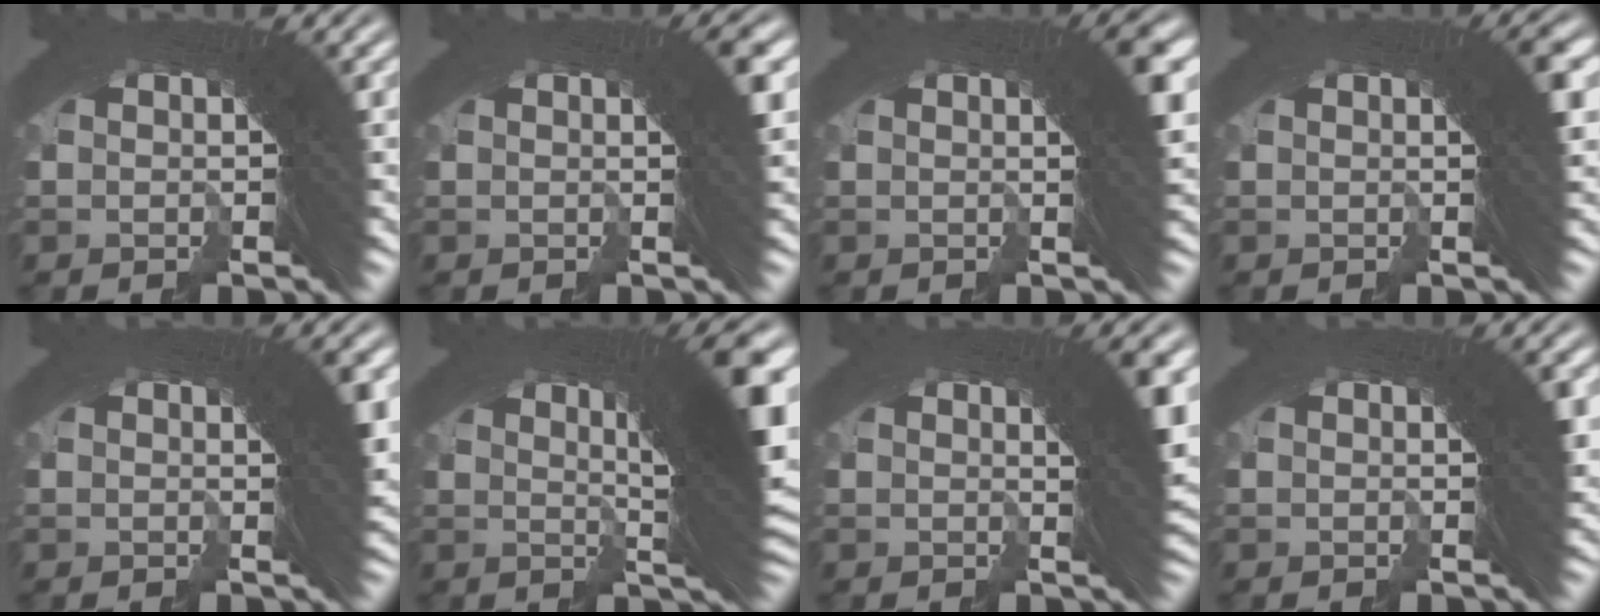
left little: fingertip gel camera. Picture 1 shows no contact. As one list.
[{"total": 2.9, "force": [0.9, 0.3, 2.7], "torque": [-0.025, 0.009, 0.012]}, {"total": 4.5, "force": [1.3, 0.7, 4.3], "torque": [-0.043, 0.010, 0.017]}, {"total": 2.9, "force": [0.8, 0.4, 2.8], "torque": [-0.029, 0.009, 0.009]}, {"total": 2.8, "force": [0.9, 0.3, 2.7], "torque": [-0.031, 0.003, 0.011]}, {"total": 11.2, "force": [2.8, 2.8, 10.4], "torque": [-0.127, 0.020, 0.035]}, {"total": 4.3, "force": [1.3, 0.6, 4.1], "torque": [-0.044, 0.005, 0.017]}, {"total": 1.5, "force": [0.5, 0.2, 1.4], "torque": [-0.019, 0.002, 0.006]}]